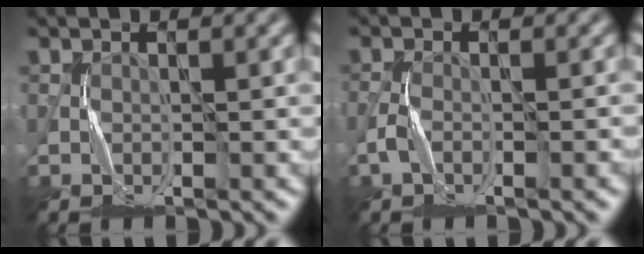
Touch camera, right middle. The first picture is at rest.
{"total": 2.1, "force": [-1.4, 0.6, 1.5], "torque": [-0.035, 0.000, -0.029]}